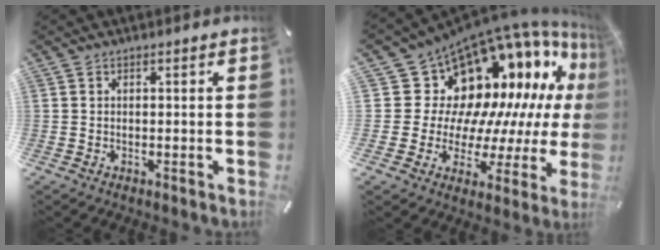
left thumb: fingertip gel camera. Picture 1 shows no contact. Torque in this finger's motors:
{"motor_torque": [2.21, 2.22, 1.51, -1.26, 0.33]}